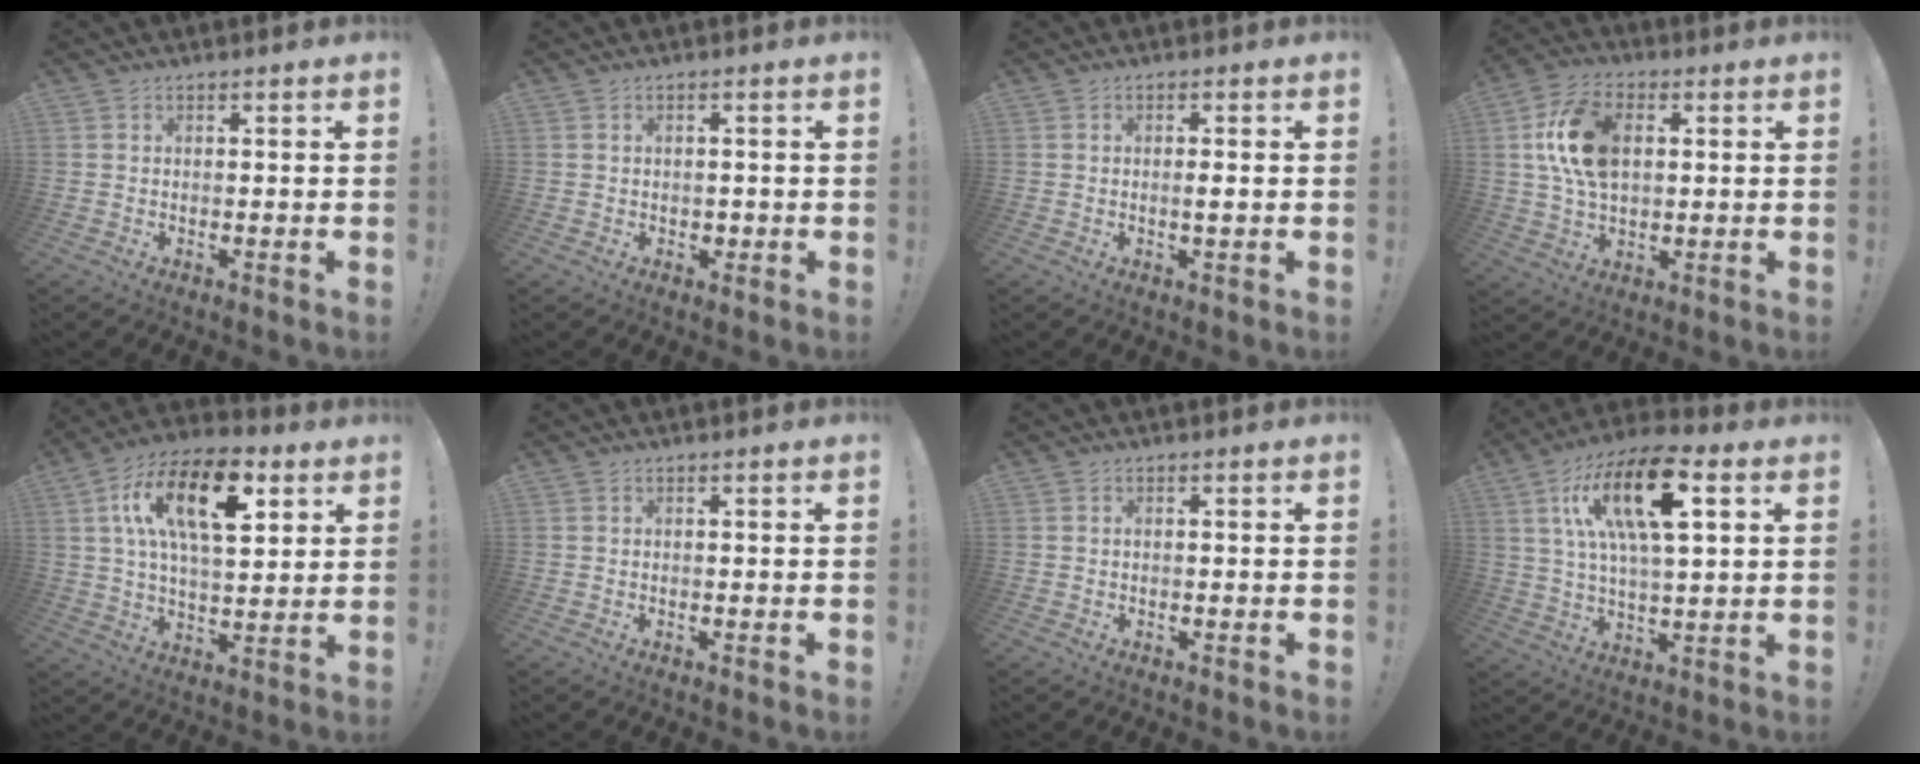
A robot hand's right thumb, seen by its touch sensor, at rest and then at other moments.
{"total": 1.3, "force": [-0.2, 1.2, 0.4], "torque": [-0.004, 0.002, -0.003]}
{"total": 1.5, "force": [-0.2, 0.1, 1.5], "torque": [-0.011, -0.008, -0.008]}
{"total": 15.3, "force": [2.9, 9.8, 11.3], "torque": [-0.209, 0.007, 0.056]}
{"total": 19.2, "force": [7.6, 9.4, 15.0], "torque": [-0.252, -0.008, 0.128]}
{"total": 0.0}
{"total": 0.0}
{"total": 18.9, "force": [7.3, 7.1, 15.9], "torque": [-0.280, -0.014, 0.115]}